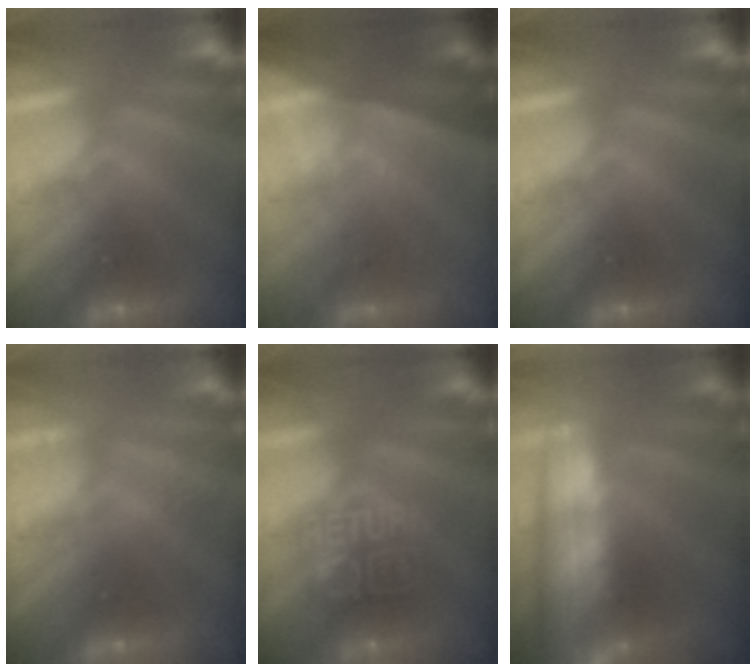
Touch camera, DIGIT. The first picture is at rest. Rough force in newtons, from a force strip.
{"total": 1.4}
{"total": 0.0}
{"total": 2.1}
{"total": 6.3}
{"total": 5.9}